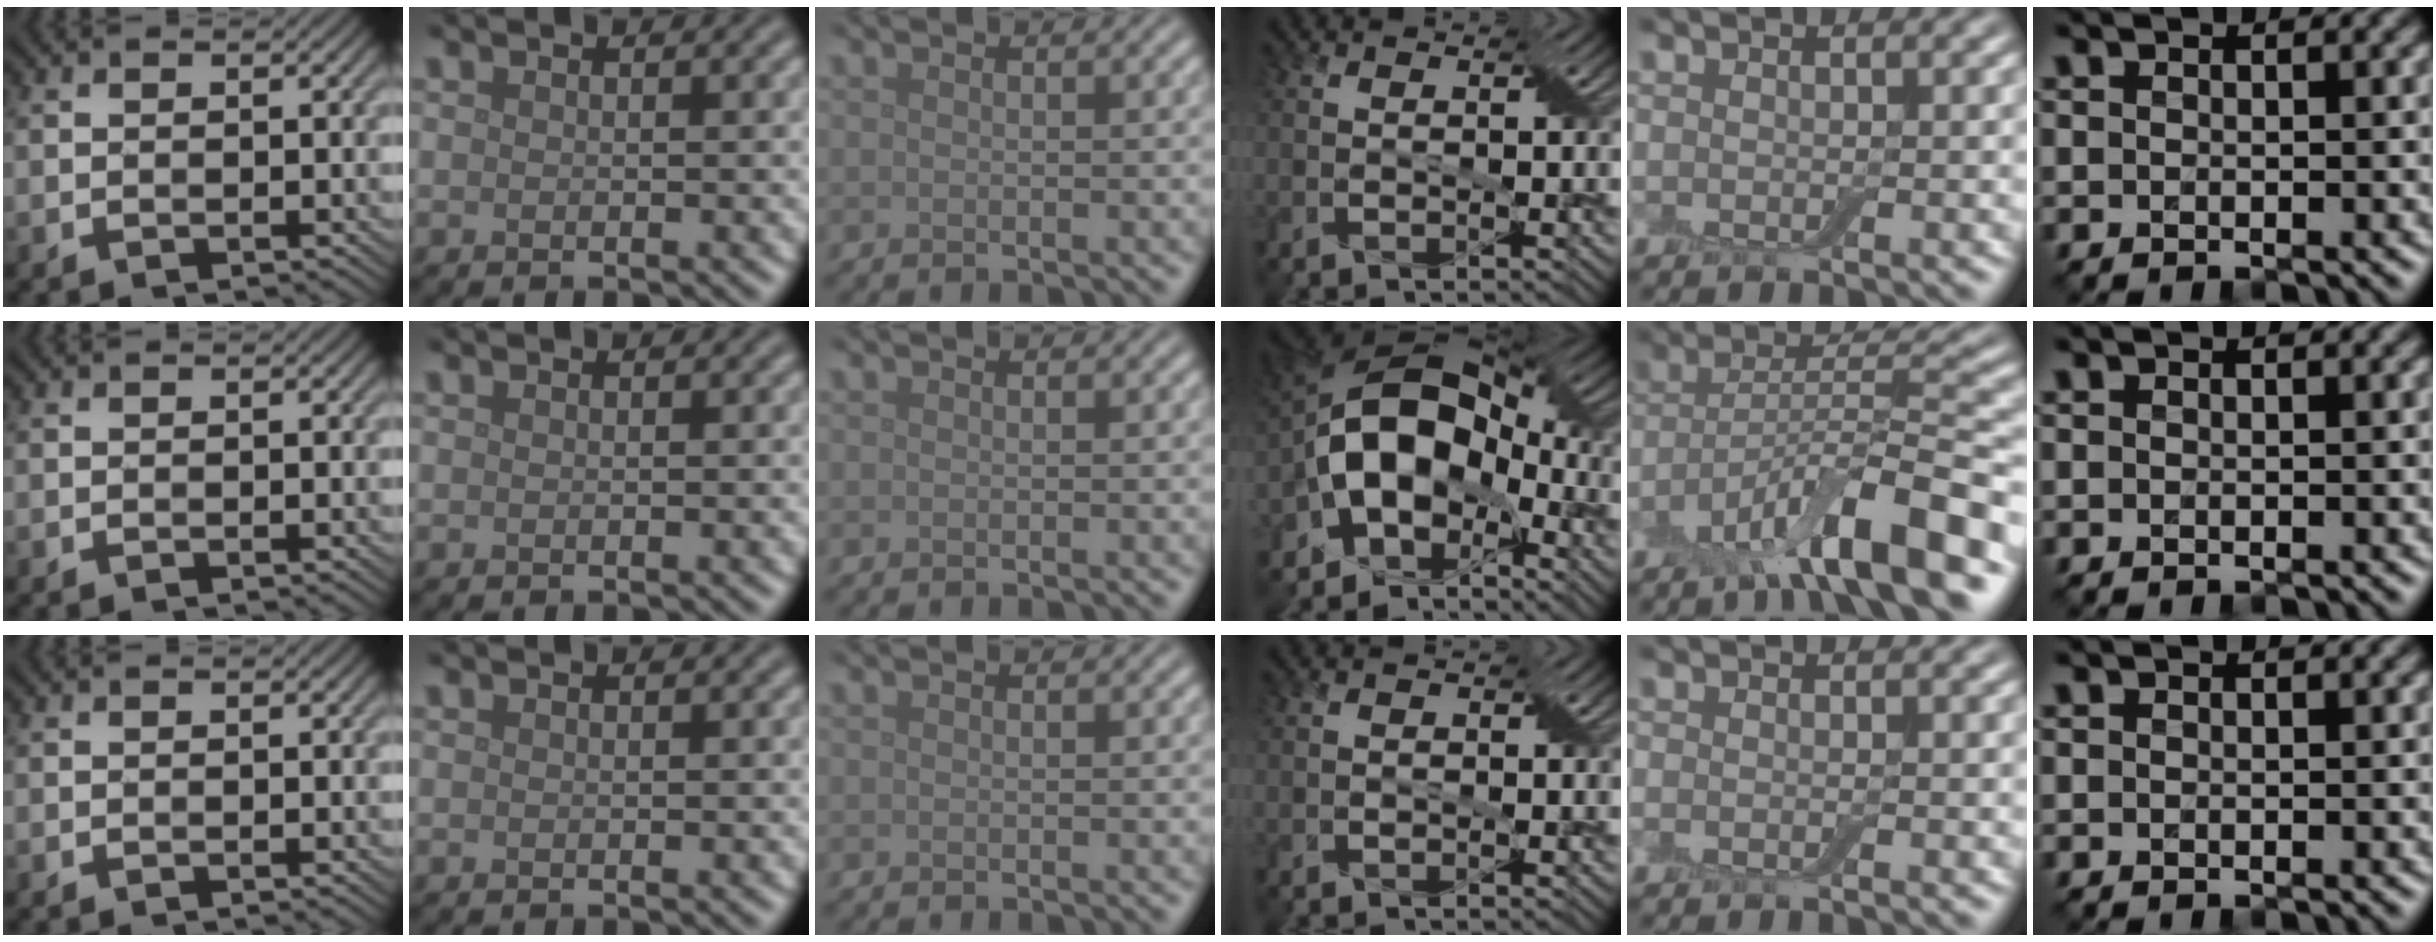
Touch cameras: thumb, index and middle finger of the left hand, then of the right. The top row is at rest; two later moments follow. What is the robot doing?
{"motion": "fold", "object": "bandage"}